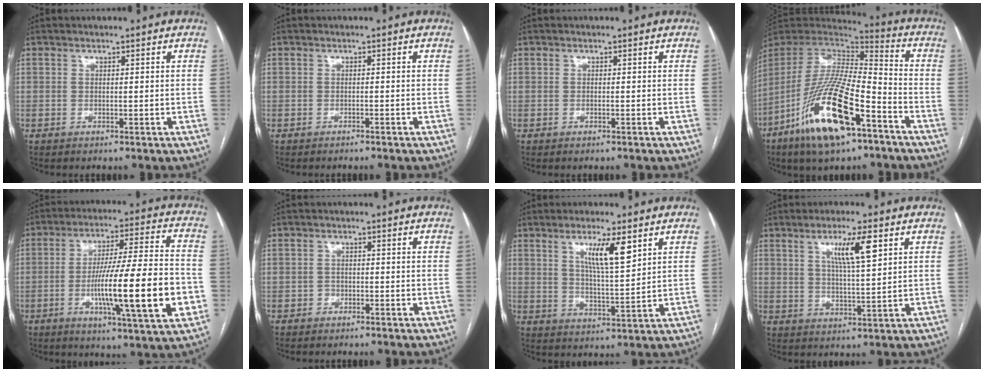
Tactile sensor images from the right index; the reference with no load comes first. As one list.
[{"total": 1.1, "force": [-1.0, -0.1, 0.4], "torque": [-0.007, 0.000, -0.012]}, {"total": 0.0}, {"total": 21.9, "force": [-11.9, 5.2, 17.6], "torque": [-0.375, -0.046, -0.219]}, {"total": 19.3, "force": [-4.6, 0.9, 18.7], "torque": [-0.284, -0.004, -0.069]}, {"total": 1.1, "force": [-0.9, 0.7, 0.0], "torque": [0.003, 0.005, -0.018]}, {"total": 7.3, "force": [3.7, 0.7, 6.3], "torque": [-0.113, -0.007, 0.066]}, {"total": 7.1, "force": [3.1, 0.5, 6.3], "torque": [-0.113, 0.000, 0.056]}]